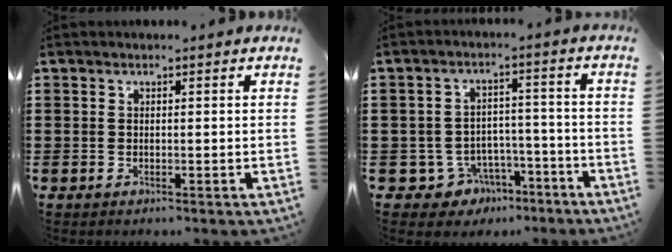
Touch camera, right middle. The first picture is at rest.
{"total": 5.2, "force": [-3.9, 3.4, 1.1], "torque": [-0.042, 0.014, -0.078]}